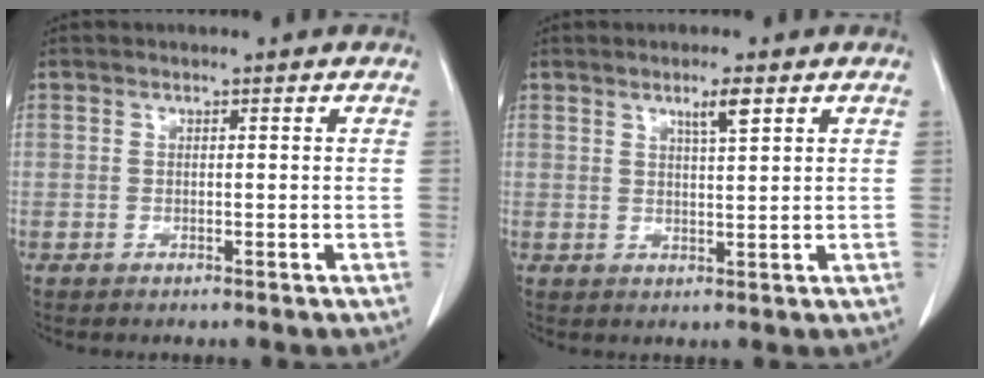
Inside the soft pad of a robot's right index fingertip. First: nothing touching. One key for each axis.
{"total": 3.1, "fx": 1.8, "fy": 0.1, "fz": 2.5, "tx": -0.046, "ty": -0.002, "tz": 0.032}